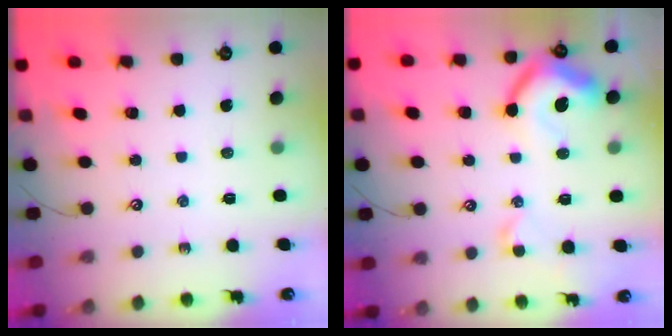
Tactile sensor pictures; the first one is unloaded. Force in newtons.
{"total": 11.2, "press": 11.1, "slide": 1.5}